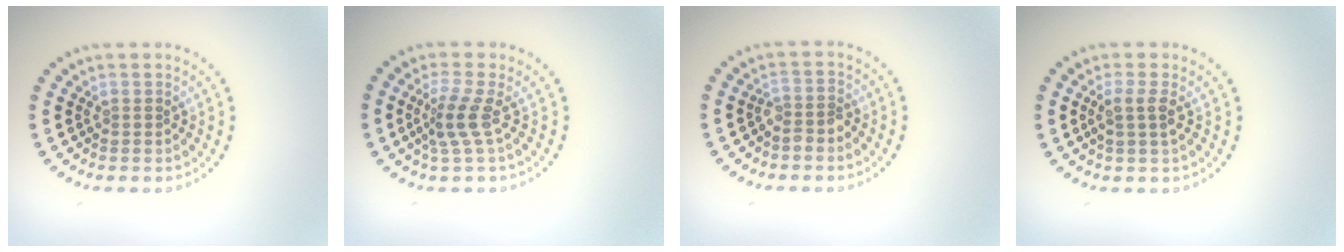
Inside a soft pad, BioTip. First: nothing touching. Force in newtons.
{"total": 2.5, "press": 1.8, "slide": 1.7}
{"total": 1.5, "press": 1.3, "slide": 0.8}
{"total": 1.8, "press": 1.5, "slide": 0.9}